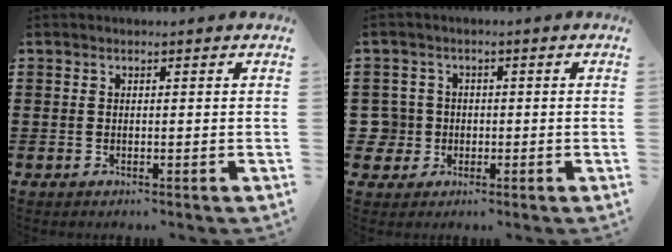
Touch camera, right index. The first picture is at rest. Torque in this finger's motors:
{"motor_torque": [-0.16, 0.24, 0.01, -0.03]}